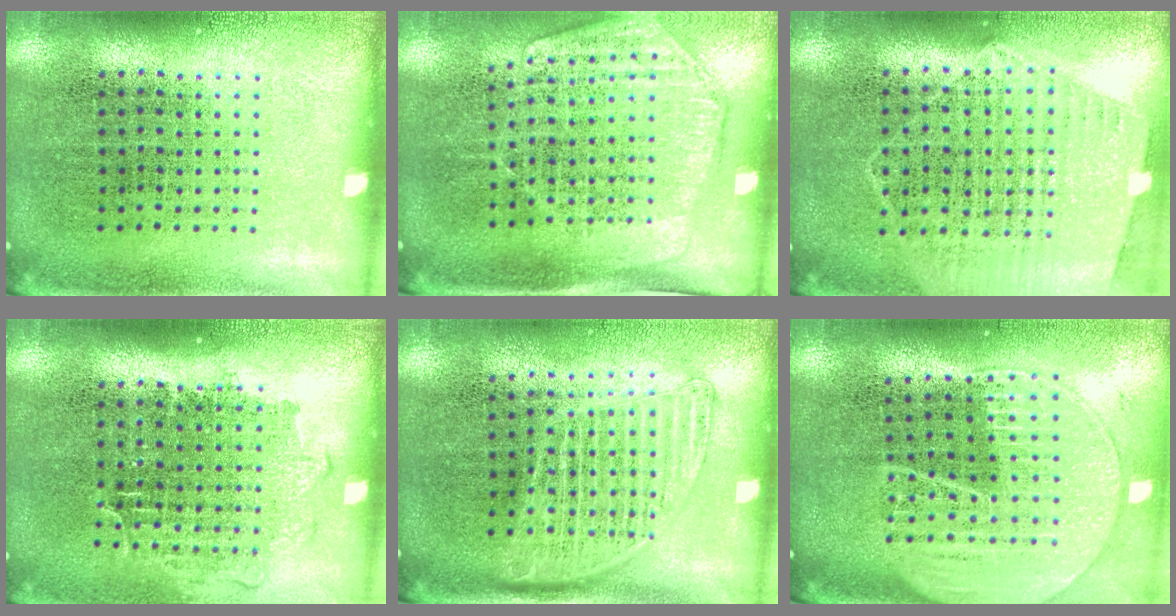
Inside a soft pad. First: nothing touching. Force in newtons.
{"total": 1.7, "press": 1.4, "slide": 0.9}
{"total": 1.2, "press": 1.1, "slide": 0.3}
{"total": 1.2, "press": 1.0, "slide": 0.6}
{"total": 1.4, "press": 1.3, "slide": 0.6}
{"total": 2.0, "press": 1.7, "slide": 0.9}